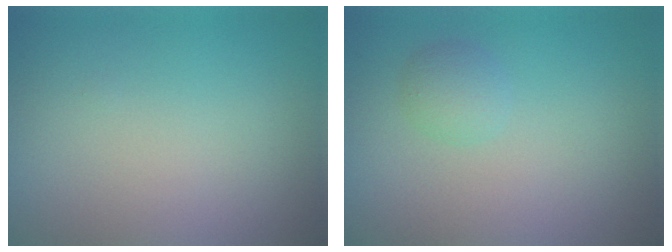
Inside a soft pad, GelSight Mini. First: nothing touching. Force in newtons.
{"total": 1.5, "press": 1.5, "slide": 0.1}